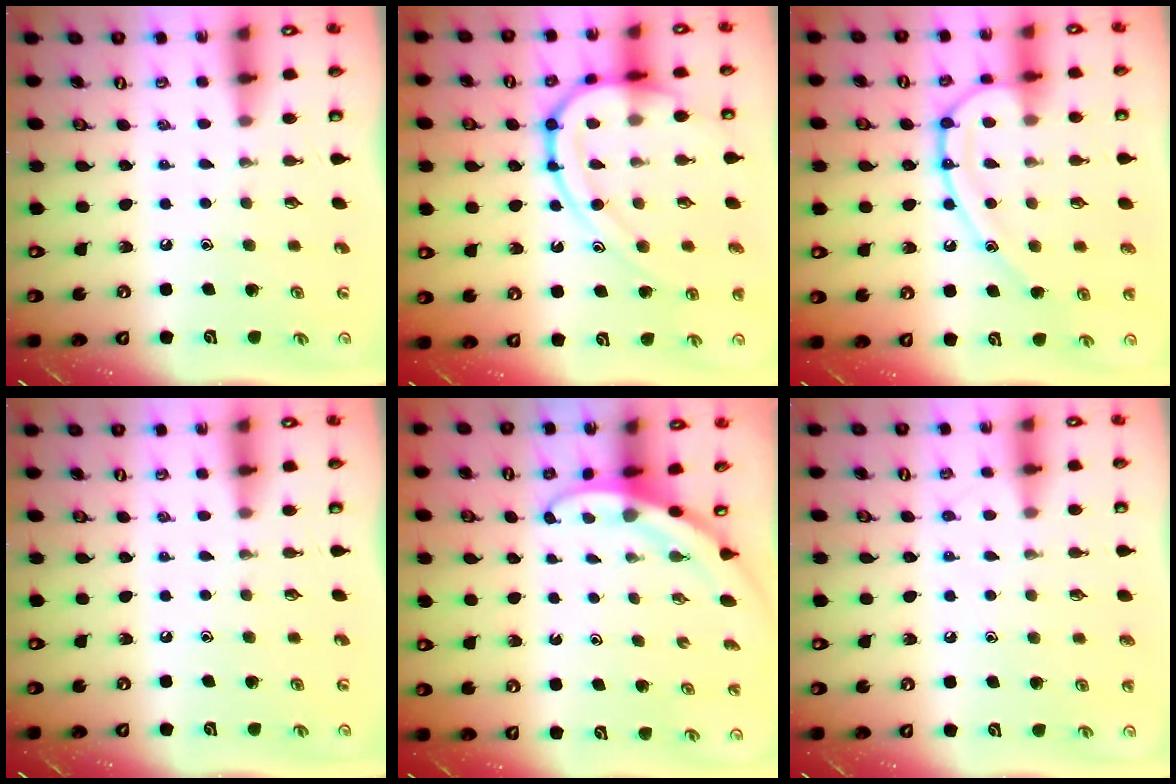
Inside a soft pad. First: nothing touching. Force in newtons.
{"total": 16.1, "press": 16.0, "slide": 1.3}
{"total": 15.0, "press": 14.9, "slide": 1.4}
{"total": 0.0}
{"total": 3.0, "press": 3.0, "slide": 0.1}
{"total": 5.7, "press": 5.7, "slide": 0.6}